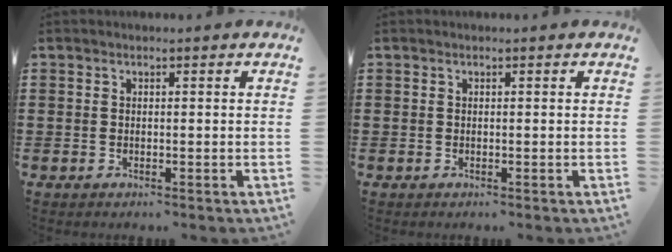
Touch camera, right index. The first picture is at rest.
{"total": 0.0}